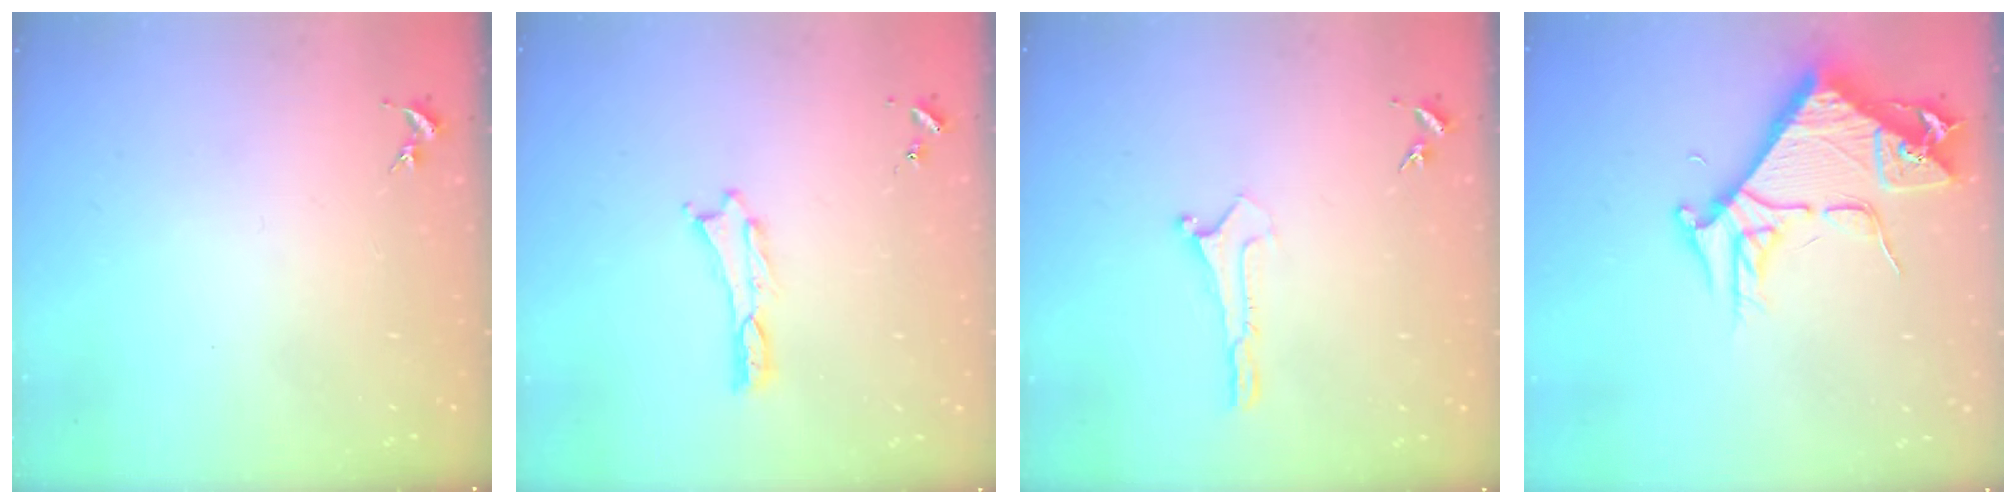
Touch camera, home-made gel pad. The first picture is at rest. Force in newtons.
{"total": 0.0}
{"total": 0.0}
{"total": 8.6, "press": 8.6, "slide": 1.0}